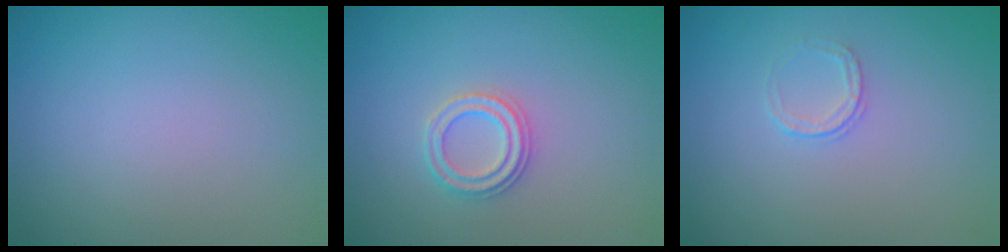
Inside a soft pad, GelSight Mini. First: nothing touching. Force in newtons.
{"total": 2.3, "press": 2.3, "slide": 0.4}
{"total": 1.0, "press": 0.7, "slide": 0.7}